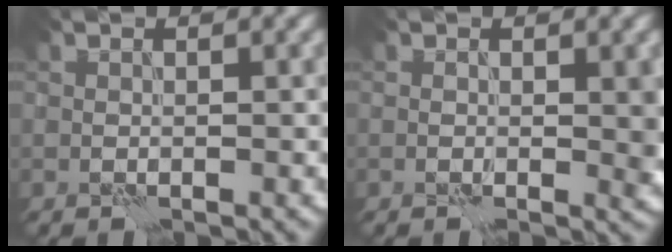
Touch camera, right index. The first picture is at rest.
{"total": 1.7, "force": [-0.1, 0.7, 1.5], "torque": [-0.014, -0.002, 0.000]}